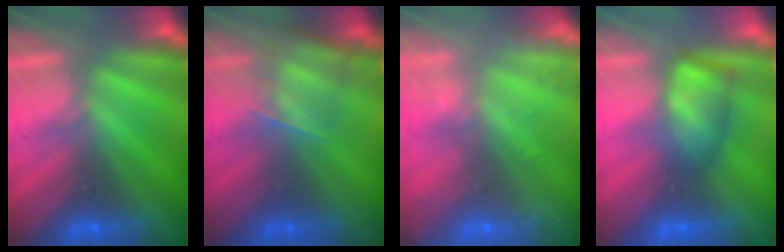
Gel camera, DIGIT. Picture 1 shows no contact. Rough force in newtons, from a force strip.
{"total": 3.7}
{"total": 7.7}
{"total": 4.7}